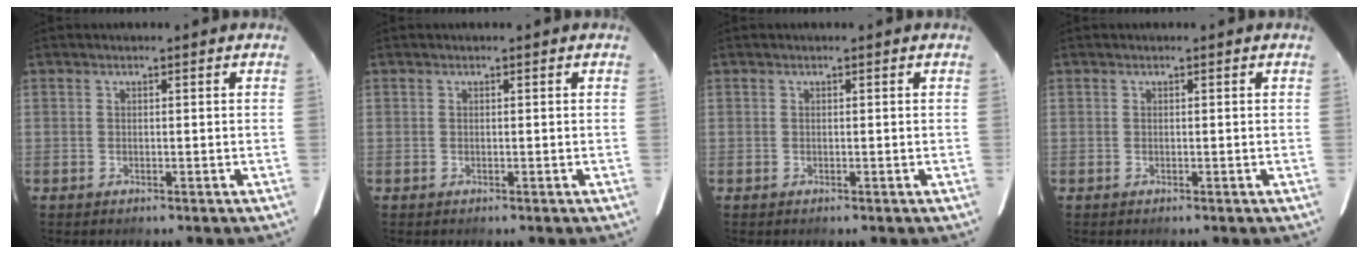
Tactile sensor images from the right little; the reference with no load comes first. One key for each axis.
{"total": 0.0}
{"total": 0.0}
{"total": 0.0}